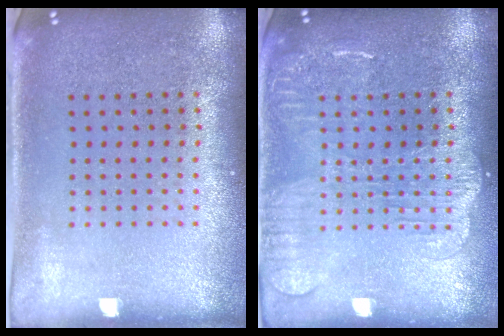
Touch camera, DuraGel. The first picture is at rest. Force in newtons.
{"total": 2.8, "press": 2.8, "slide": 0.3}